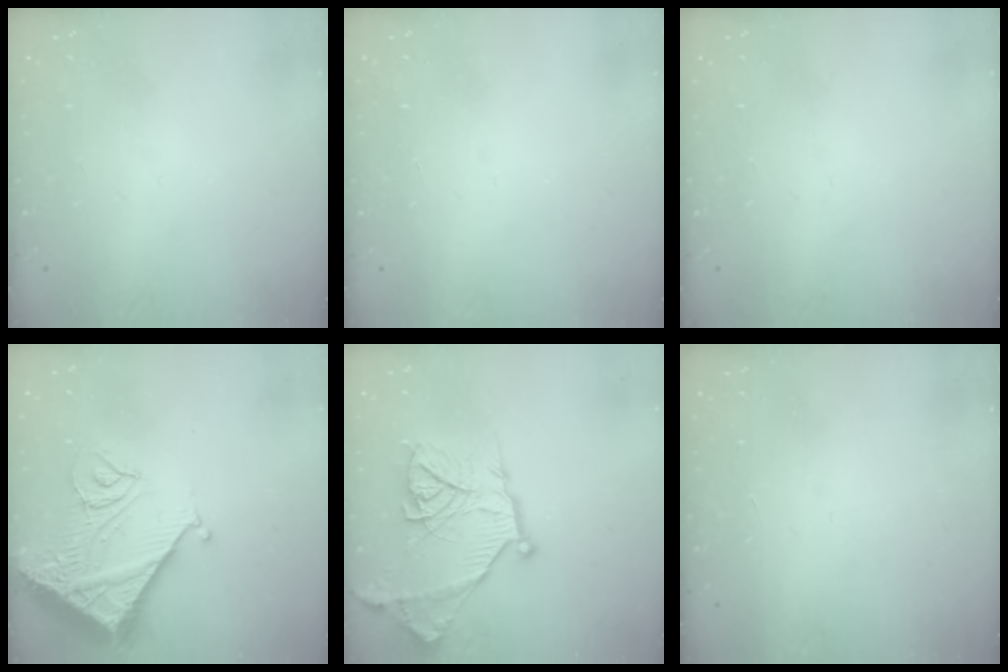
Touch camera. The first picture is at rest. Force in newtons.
{"total": 1.6, "press": 1.6, "slide": 0.1}
{"total": 0.0}
{"total": 14.7, "press": 14.6, "slide": 1.6}
{"total": 18.7, "press": 18.6, "slide": 1.4}
{"total": 1.5, "press": 1.5, "slide": 0.1}